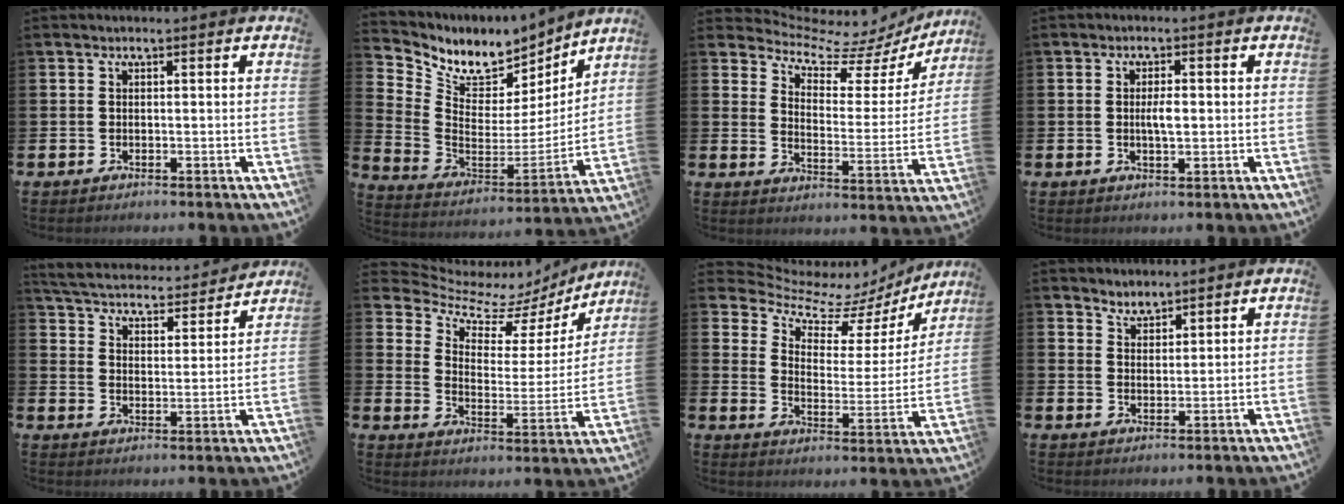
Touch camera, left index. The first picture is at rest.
{"total": 8.3, "force": [6.9, 4.2, 1.8], "torque": [-0.076, -0.050, 0.123]}
{"total": 7.0, "force": [6.3, 2.5, 1.6], "torque": [-0.048, -0.059, 0.103]}
{"total": 2.6, "force": [0.1, 0.9, 2.4], "torque": [-0.032, -0.003, -0.004]}
{"total": 4.9, "force": [4.8, 0.9, 0.7], "torque": [-0.039, -0.044, 0.079]}
{"total": 7.7, "force": [6.4, 3.6, 2.1], "torque": [-0.068, -0.055, 0.108]}
{"total": 7.8, "force": [6.5, 3.6, 2.2], "torque": [-0.070, -0.054, 0.111]}
{"total": 3.0, "force": [2.9, 0.7, -0.4], "torque": [-0.002, -0.010, 0.055]}